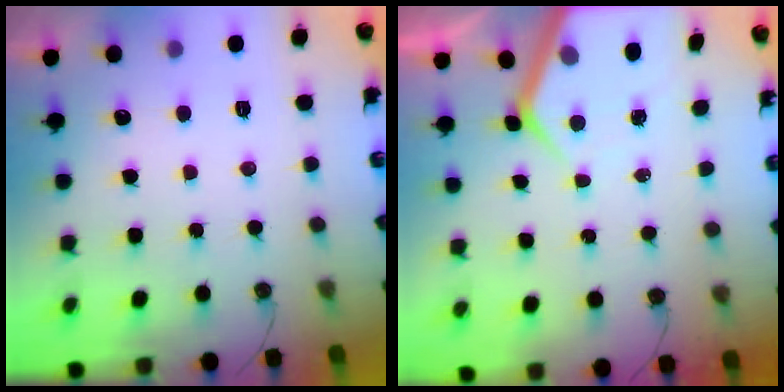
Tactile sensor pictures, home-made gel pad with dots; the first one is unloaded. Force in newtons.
{"total": 6.9, "press": 6.9, "slide": 0.8}